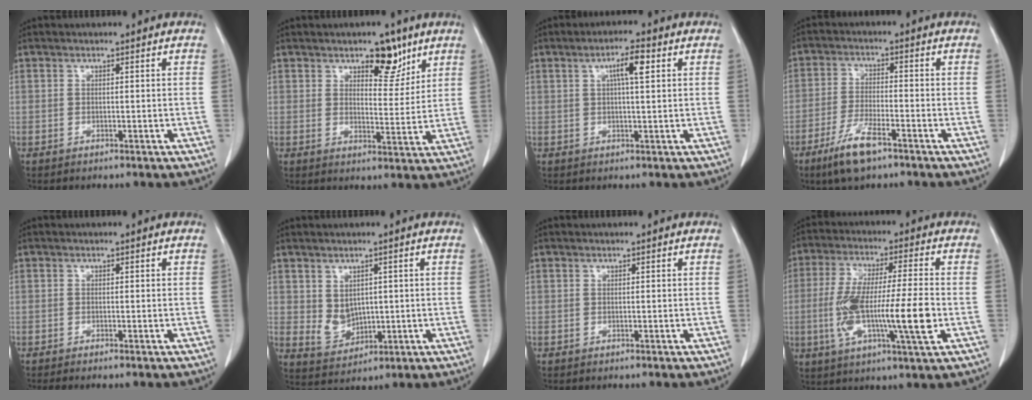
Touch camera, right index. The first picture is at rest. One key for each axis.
{"total": 6.3, "fx": 4.2, "fy": 2.7, "fz": 3.8, "tx": -0.047, "ty": -0.003, "tz": 0.061}
{"total": 4.3, "fx": 1.4, "fy": 0.5, "fz": 4.1, "tx": -0.073, "ty": 0.006, "tz": 0.024}
{"total": 7.5, "fx": -4.9, "fy": 1.5, "fz": 5.5, "tx": -0.115, "ty": -0.012, "tz": -0.089}
{"total": 1.1, "fx": -0.8, "fy": -0.1, "fz": 0.6, "tx": -0.013, "ty": -0.002, "tz": -0.016}
{"total": 4.5, "fx": 0.7, "fy": 3.4, "fz": 2.7, "tx": -0.053, "ty": 0.000, "tz": 0.033}
{"total": 0.0}
{"total": 14.6, "fx": -2.7, "fy": 1.0, "fz": 14.4, "tx": -0.273, "ty": -0.005, "tz": -0.048}